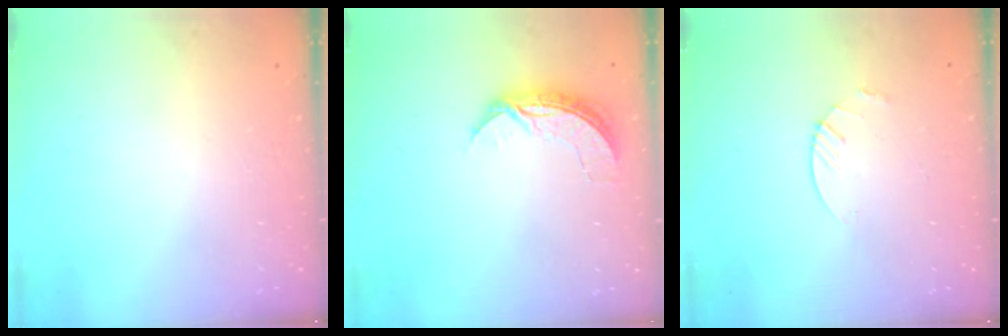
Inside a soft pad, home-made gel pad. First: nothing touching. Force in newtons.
{"total": 6.8, "press": 6.8, "slide": 0.7}
{"total": 3.0, "press": 3.0, "slide": 0.3}